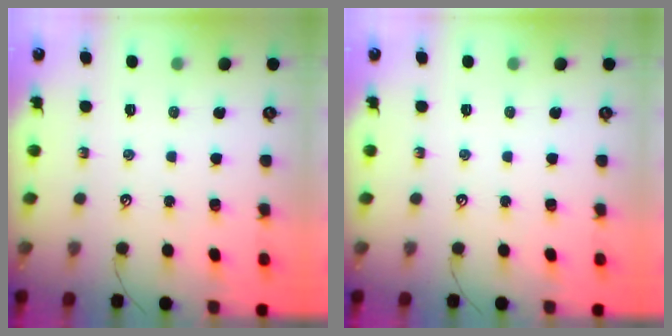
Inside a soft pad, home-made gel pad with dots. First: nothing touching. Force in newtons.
{"total": 0.0}